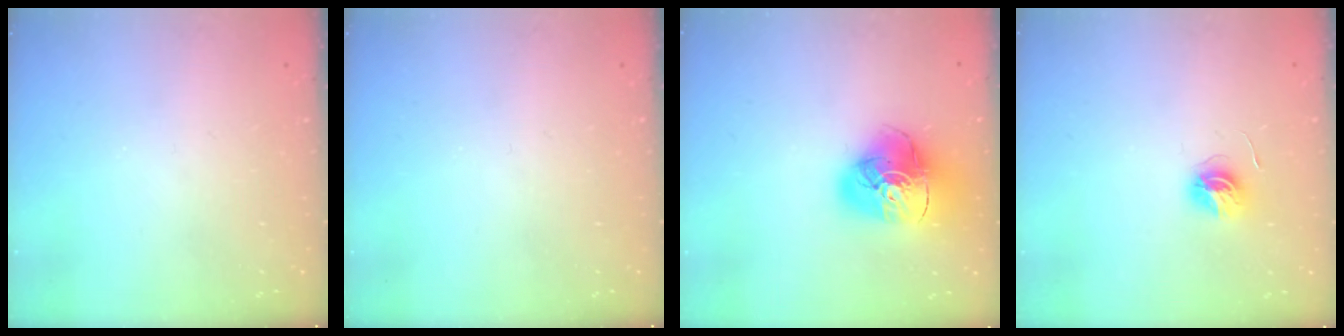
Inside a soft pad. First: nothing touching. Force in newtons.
{"total": 0.0}
{"total": 14.9, "press": 14.8, "slide": 1.6}
{"total": 5.6, "press": 5.6, "slide": 0.6}